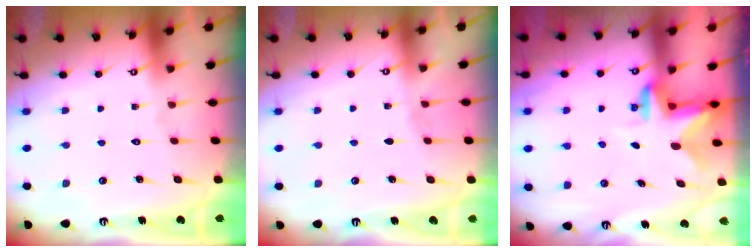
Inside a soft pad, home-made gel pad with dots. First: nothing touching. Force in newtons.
{"total": 2.9, "press": 2.9, "slide": 0.4}
{"total": 2.4, "press": 2.3, "slide": 0.4}